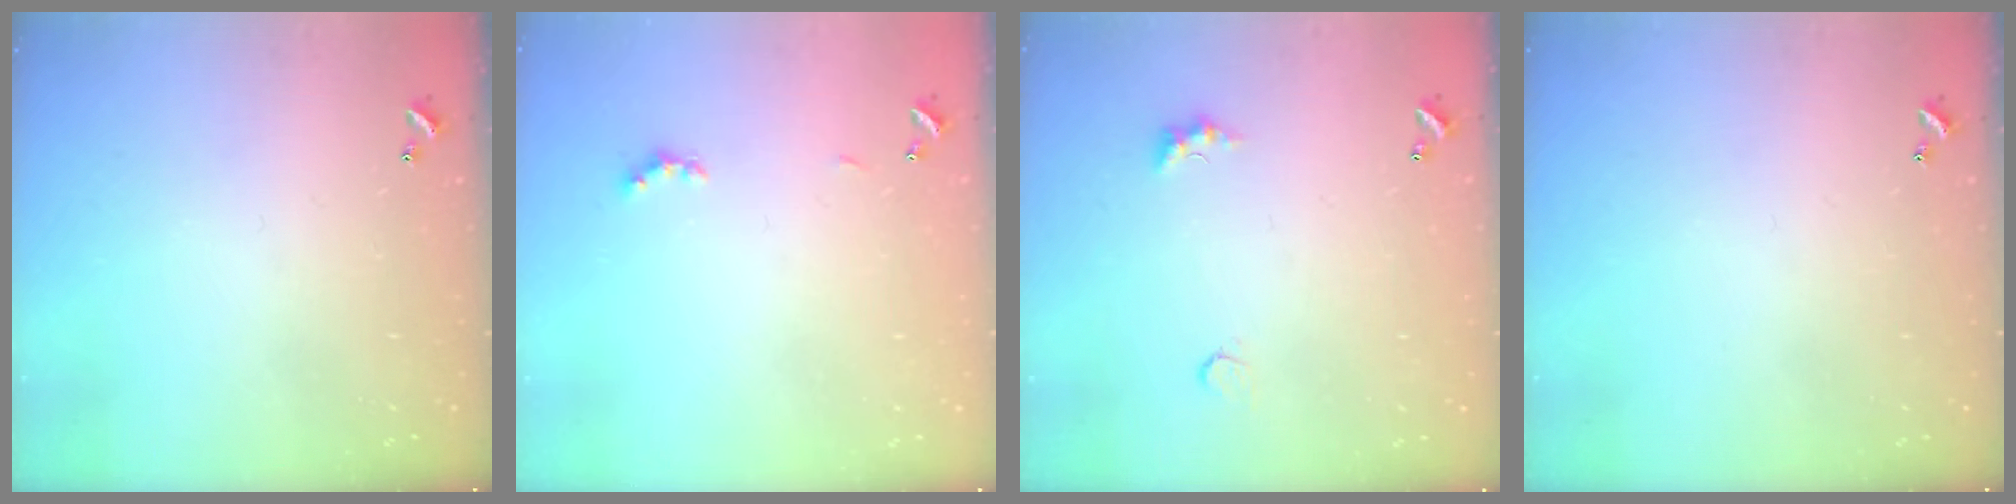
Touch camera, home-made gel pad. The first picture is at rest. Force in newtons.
{"total": 2.6, "press": 2.5, "slide": 0.6}
{"total": 3.0, "press": 2.9, "slide": 0.7}
{"total": 0.0}